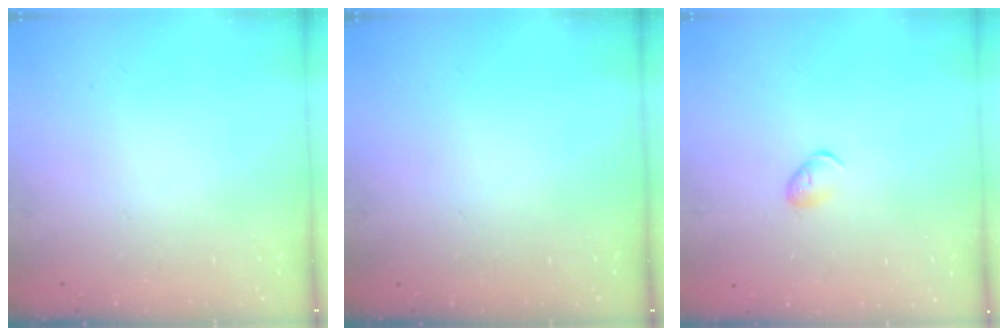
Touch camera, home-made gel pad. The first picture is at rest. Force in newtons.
{"total": 0.0}
{"total": 4.4, "press": 4.3, "slide": 1.0}